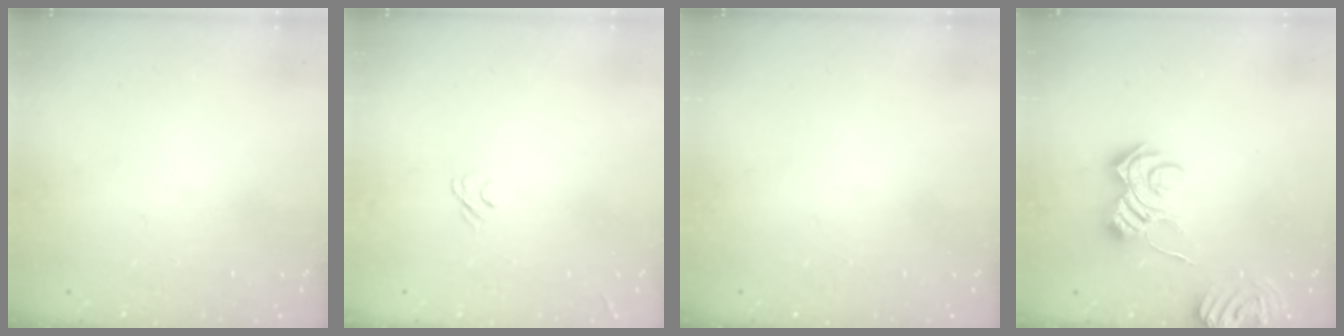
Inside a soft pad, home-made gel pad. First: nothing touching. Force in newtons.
{"total": 7.4, "press": 7.3, "slide": 1.2}
{"total": 0.0}
{"total": 8.5, "press": 8.5, "slide": 0.9}